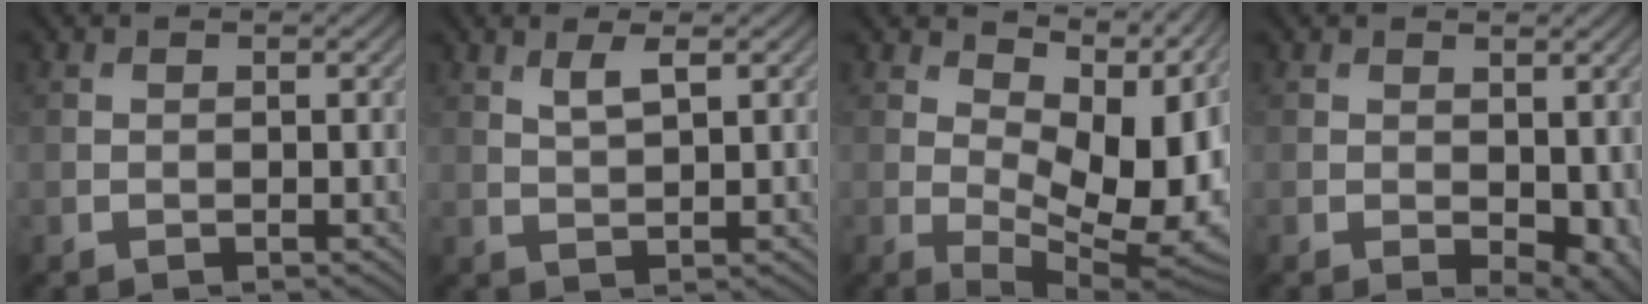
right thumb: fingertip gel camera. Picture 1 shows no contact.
{"total": 2.5, "force": [1.4, 0.6, 1.9], "torque": [-0.042, -0.001, 0.029]}
{"total": 13.2, "force": [3.3, 6.6, 11.0], "torque": [-0.166, -0.004, 0.065]}
{"total": 4.9, "force": [-0.7, 2.7, 4.1], "torque": [-0.054, -0.017, 0.004]}